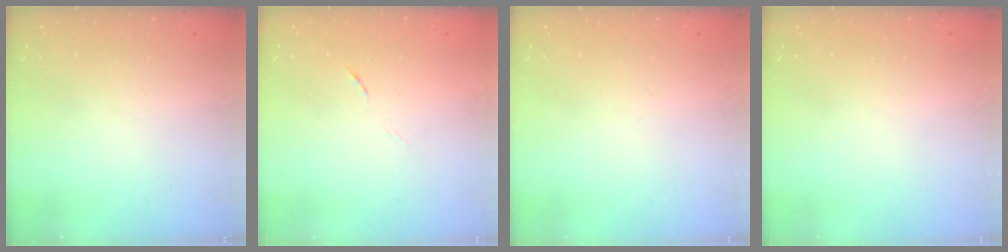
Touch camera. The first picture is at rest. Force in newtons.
{"total": 4.0, "press": 3.8, "slide": 1.2}
{"total": 0.0}
{"total": 0.0}